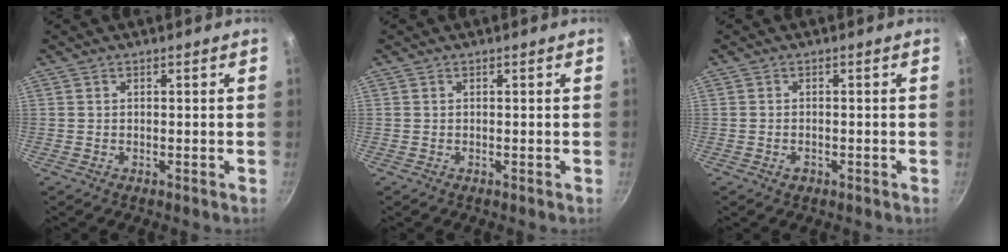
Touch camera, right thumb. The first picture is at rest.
{"total": 0.0}
{"total": 1.4, "force": [-0.7, 0.9, 0.8], "torque": [-0.014, 0.003, -0.011]}